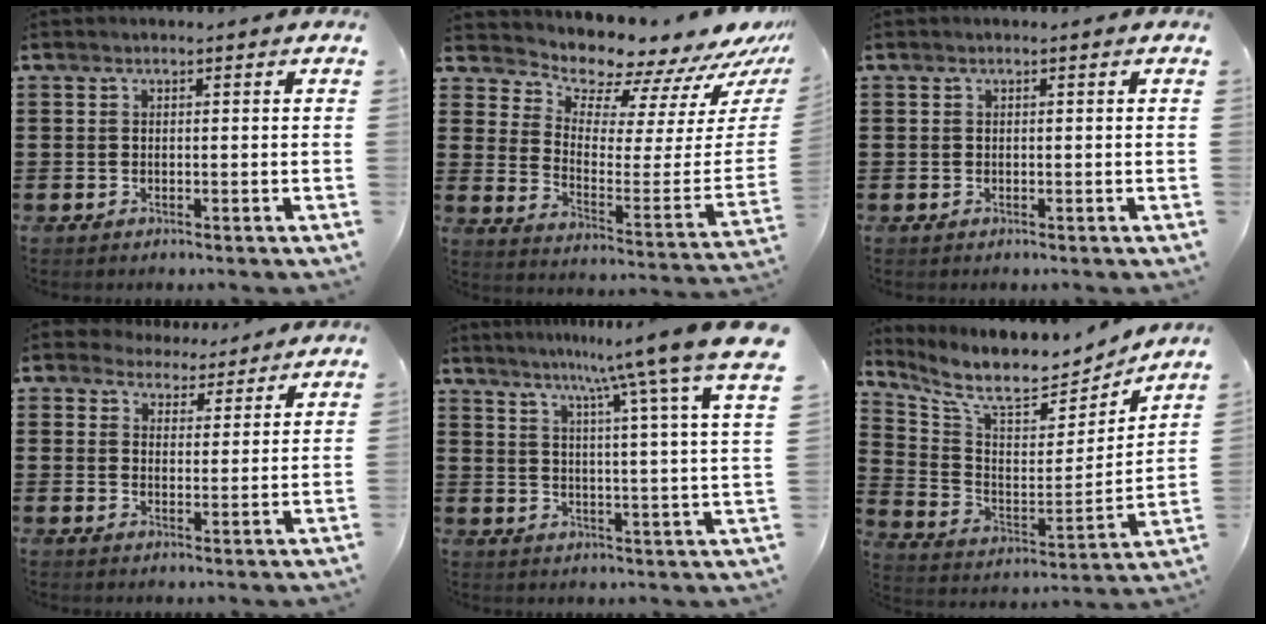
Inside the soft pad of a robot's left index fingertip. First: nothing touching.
{"total": 7.9, "force": [7.8, 1.3, 0.7], "torque": [-0.038, -0.092, 0.129]}
{"total": 0.0}
{"total": 3.9, "force": [3.7, 1.5, -0.1], "torque": [-0.016, -0.006, 0.069]}
{"total": 9.1, "force": [8.0, -1.7, 4.0], "torque": [-0.090, -0.064, 0.125]}
{"total": 9.0, "force": [7.9, 1.9, 3.8], "torque": [-0.105, -0.064, 0.132]}